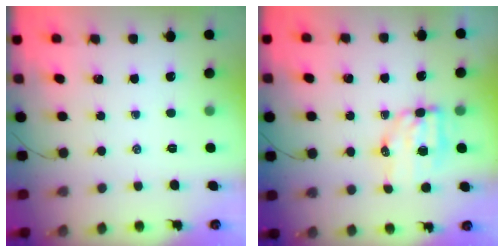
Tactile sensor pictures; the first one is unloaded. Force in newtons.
{"total": 7.0, "press": 7.0, "slide": 0.8}